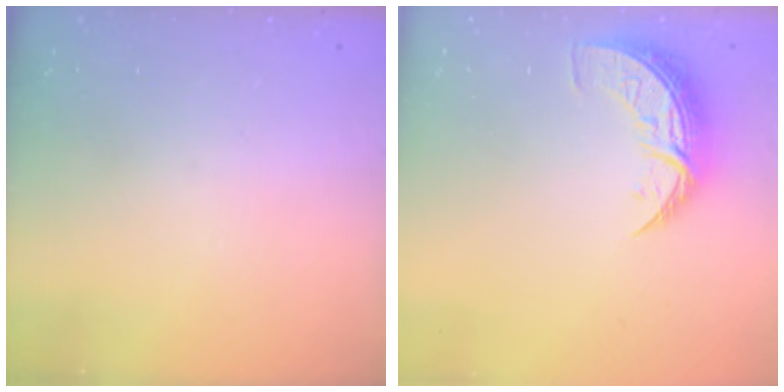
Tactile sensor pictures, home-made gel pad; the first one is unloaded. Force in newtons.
{"total": 8.6, "press": 8.5, "slide": 0.8}